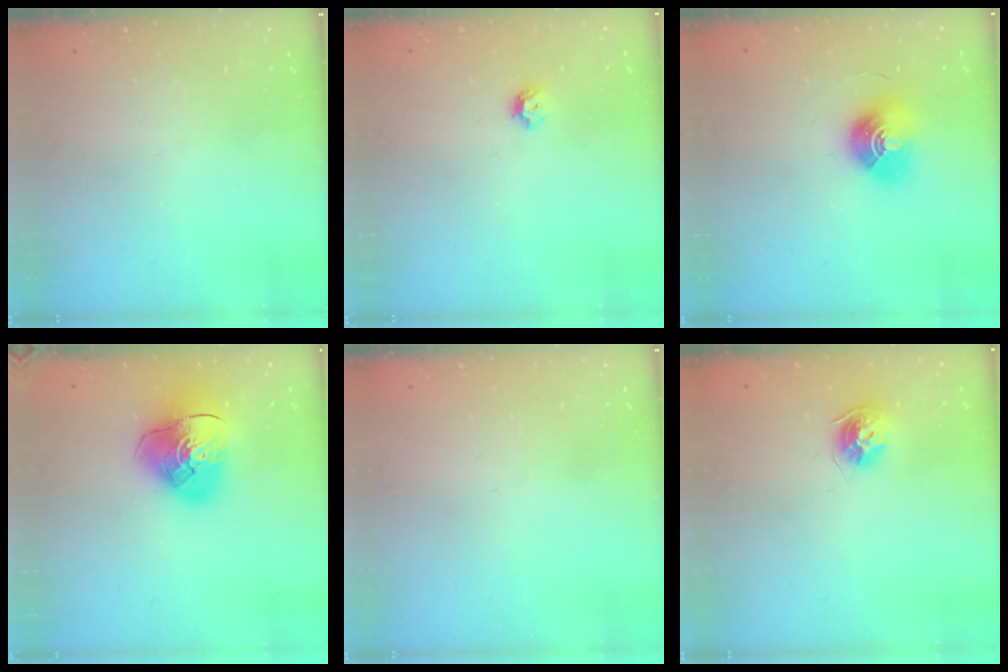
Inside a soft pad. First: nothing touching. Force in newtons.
{"total": 5.9, "press": 5.8, "slide": 0.9}
{"total": 10.4, "press": 10.4, "slide": 0.3}
{"total": 12.9, "press": 12.8, "slide": 1.8}
{"total": 0.9, "press": 0.9, "slide": 0.1}
{"total": 9.5, "press": 9.5, "slide": 0.4}